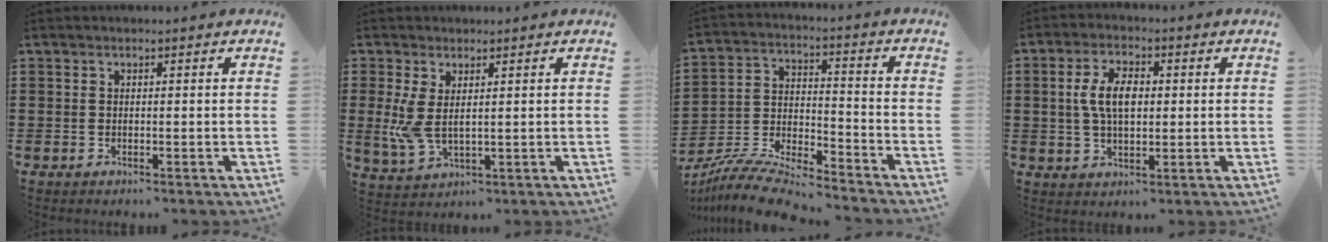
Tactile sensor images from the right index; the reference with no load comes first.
{"total": 4.7, "force": [1.1, 2.0, 4.1], "torque": [-0.103, -0.006, 0.017]}
{"total": 8.8, "force": [-8.3, 0.7, 2.7], "torque": [-0.061, 0.008, -0.167]}
{"total": 6.4, "force": [0.5, 3.1, 5.6], "torque": [-0.128, 0.007, 0.002]}